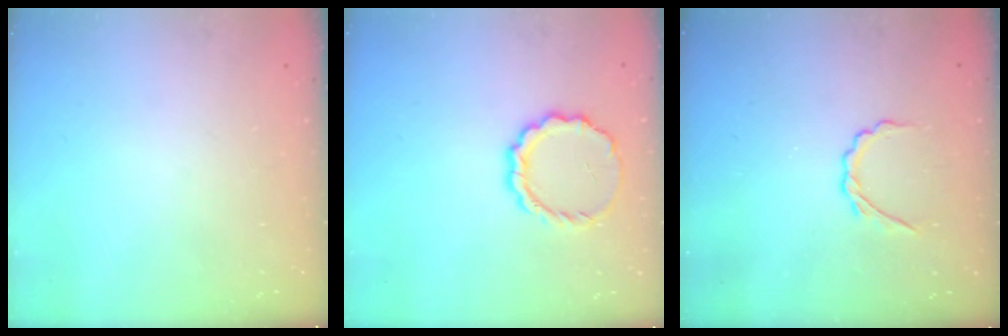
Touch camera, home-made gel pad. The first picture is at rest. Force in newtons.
{"total": 9.0, "press": 8.8, "slide": 2.2}
{"total": 2.7, "press": 2.6, "slide": 0.8}